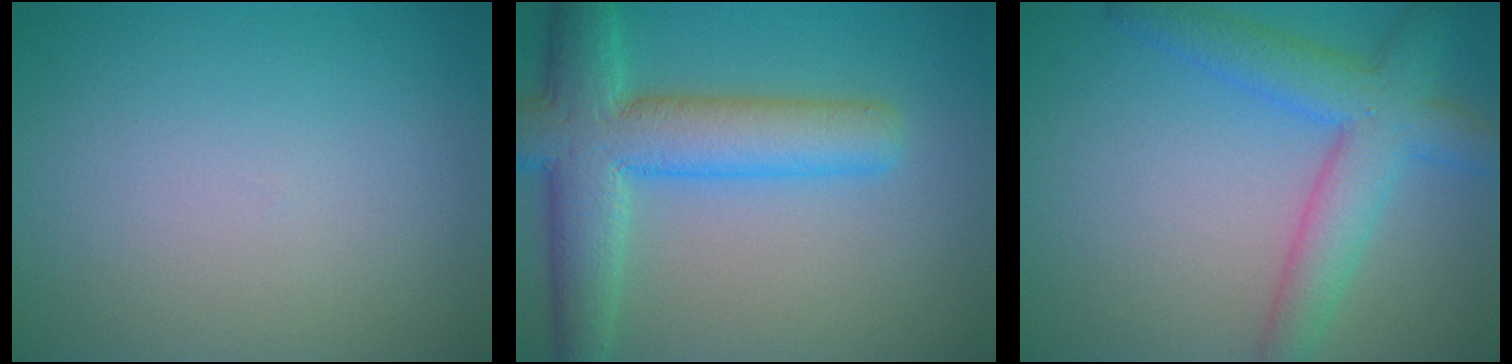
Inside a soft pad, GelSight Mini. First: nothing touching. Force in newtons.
{"total": 8.2, "press": 8.2, "slide": 0.6}
{"total": 5.7, "press": 5.7, "slide": 0.2}